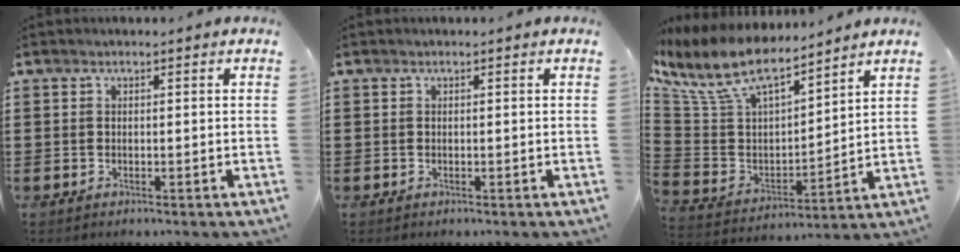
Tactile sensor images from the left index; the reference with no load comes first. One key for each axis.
{"total": 0.0}
{"total": 11.1, "fx": 8.8, "fy": 3.6, "fz": 5.7, "tx": -0.153, "ty": -0.050, "tz": 0.156}